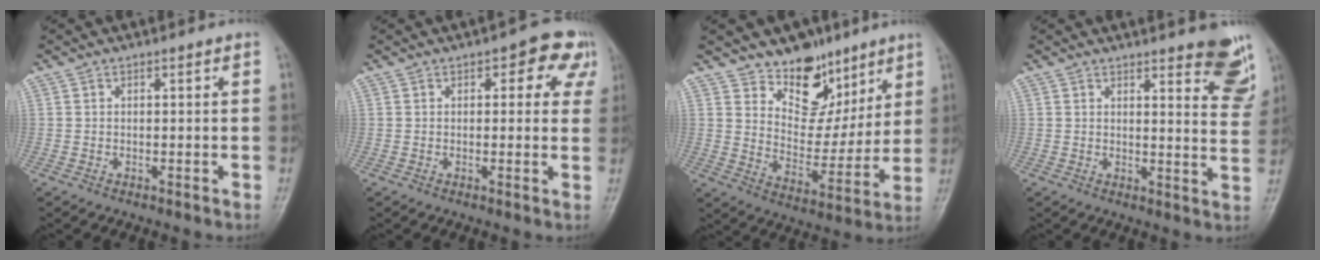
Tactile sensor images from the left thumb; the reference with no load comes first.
{"total": 7.2, "force": [3.0, 3.9, 5.3], "torque": [-0.015, 0.000, 0.023]}
{"total": 13.6, "force": [9.3, 8.7, 4.8], "torque": [-0.019, -0.056, 0.159]}
{"total": 10.7, "force": [7.7, 2.8, 6.8], "torque": [-0.048, -0.048, 0.081]}